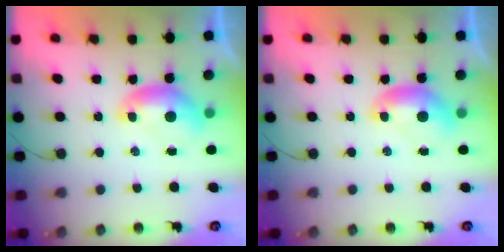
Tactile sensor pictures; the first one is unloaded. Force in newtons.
{"total": 0.0}